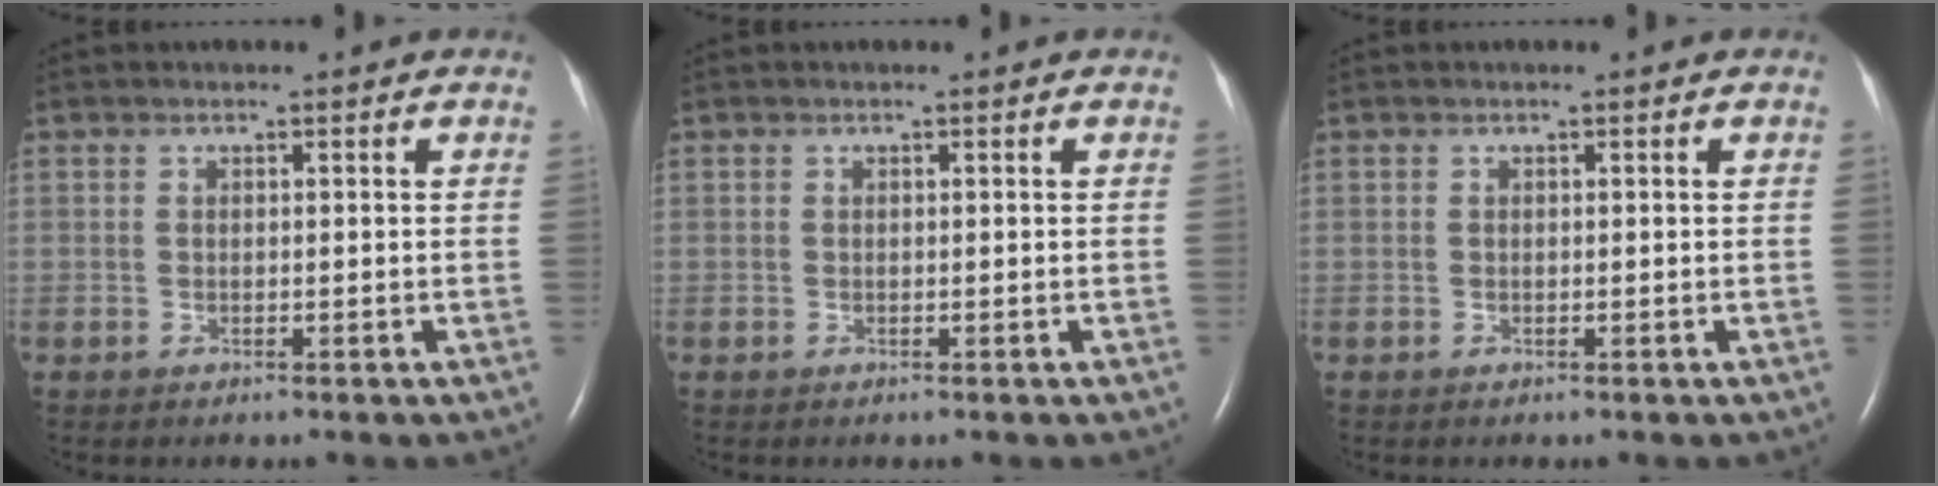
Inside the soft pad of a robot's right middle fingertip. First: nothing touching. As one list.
[{"total": 0.0}, {"total": 0.0}]